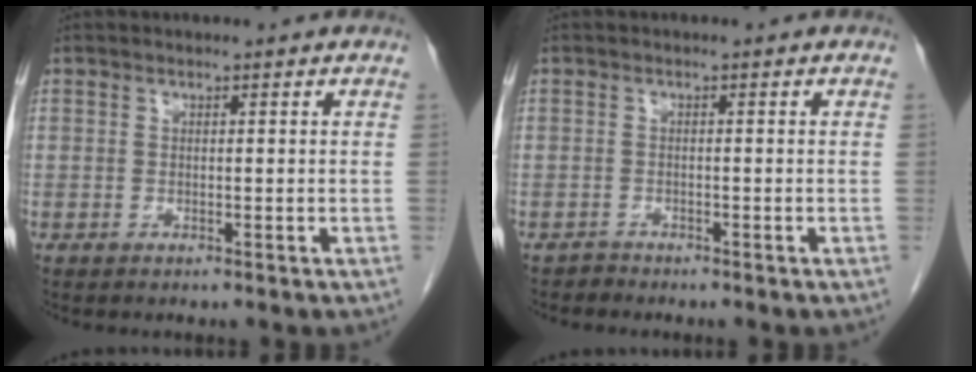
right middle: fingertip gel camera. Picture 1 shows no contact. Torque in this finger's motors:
{"motor_torque": [0.05, 0.00, -0.01, 0.00]}